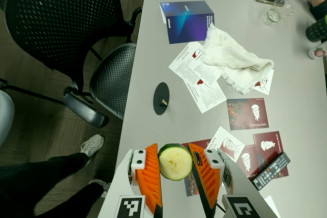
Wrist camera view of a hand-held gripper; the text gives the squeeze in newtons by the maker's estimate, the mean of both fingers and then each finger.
{"total": 9.9, "left": 9.7, "right": 10.1}